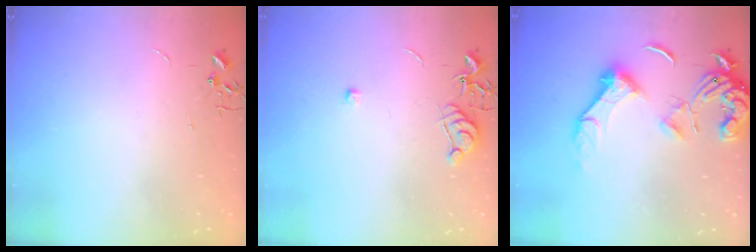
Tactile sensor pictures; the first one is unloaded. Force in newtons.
{"total": 6.6, "press": 6.6, "slide": 0.7}
{"total": 14.4, "press": 14.3, "slide": 1.6}